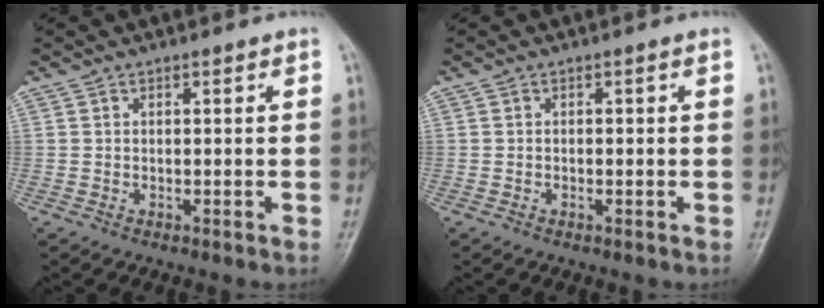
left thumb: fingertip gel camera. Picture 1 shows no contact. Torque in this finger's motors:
{"motor_torque": [0.09, -0.19, -0.09, 0.26, 0.02]}